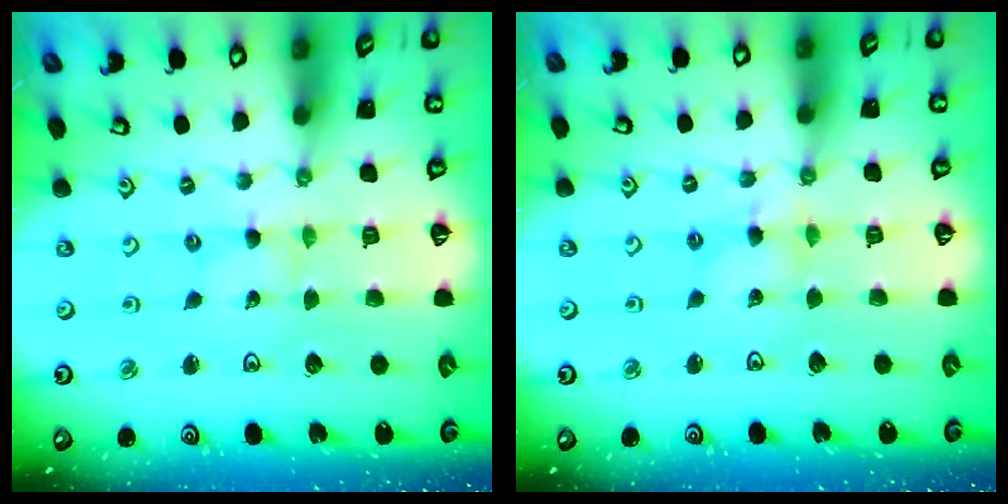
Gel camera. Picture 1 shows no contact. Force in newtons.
{"total": 2.7, "press": 2.7, "slide": 0.2}